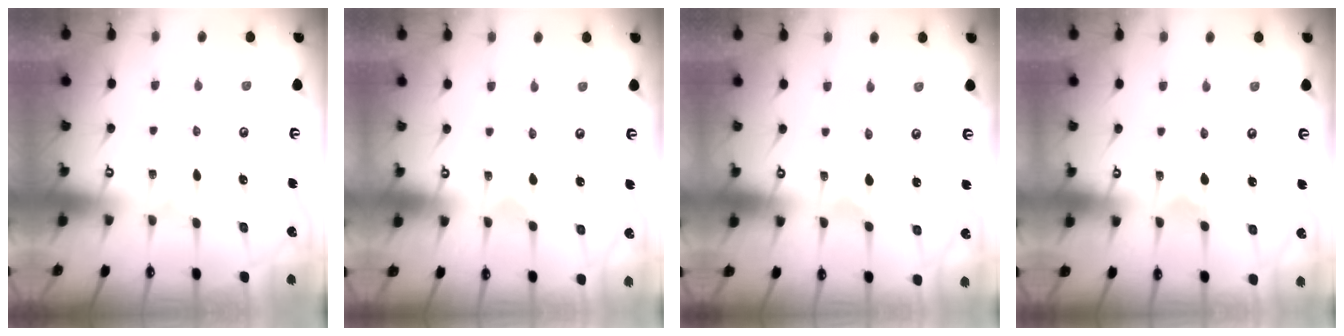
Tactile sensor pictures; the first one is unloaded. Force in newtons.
{"total": 1.9, "press": 1.8, "slide": 0.3}
{"total": 0.8, "press": 0.8, "slide": 0.2}
{"total": 2.9, "press": 2.9, "slide": 0.4}